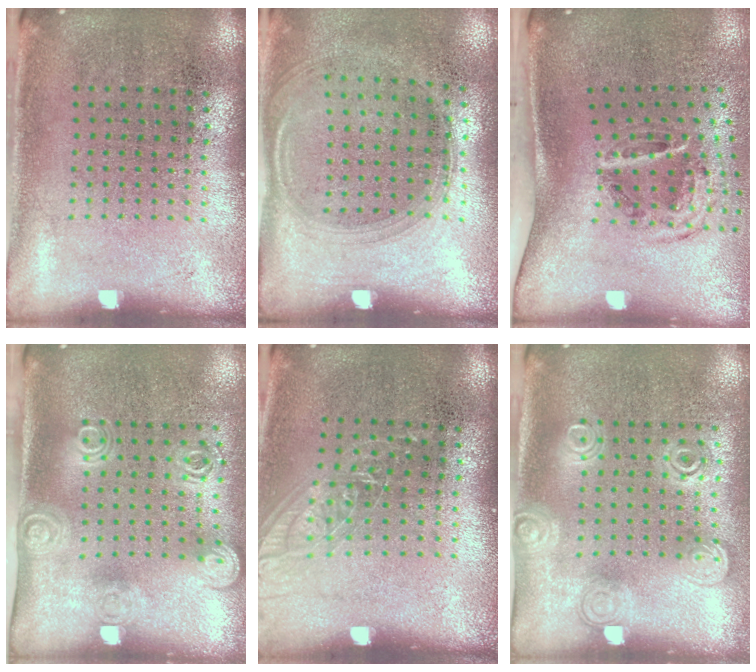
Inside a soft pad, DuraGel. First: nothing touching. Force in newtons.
{"total": 1.4, "press": 1.2, "slide": 0.7}
{"total": 2.1, "press": 1.2, "slide": 1.7}
{"total": 1.9, "press": 1.4, "slide": 1.3}
{"total": 1.1, "press": 1.1, "slide": 0.2}
{"total": 1.5, "press": 1.4, "slide": 0.7}